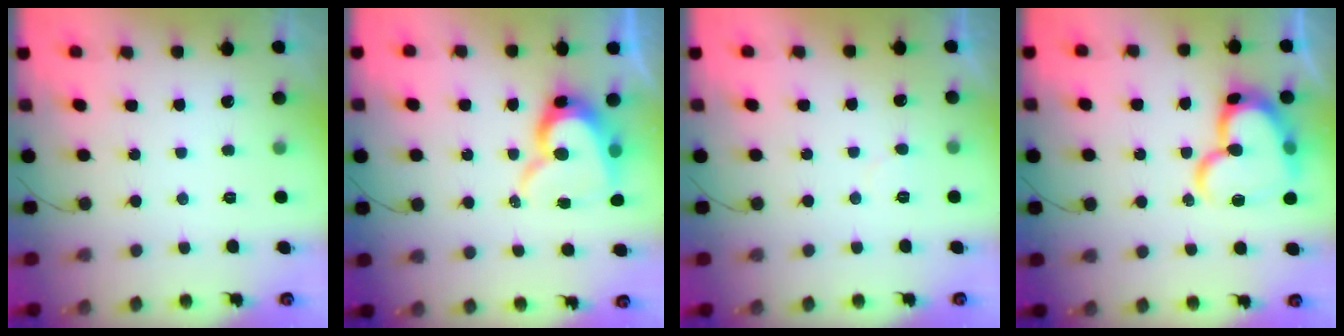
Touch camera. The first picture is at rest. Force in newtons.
{"total": 14.1, "press": 14.0, "slide": 1.5}
{"total": 3.3, "press": 3.3, "slide": 0.2}
{"total": 18.5, "press": 18.4, "slide": 2.1}